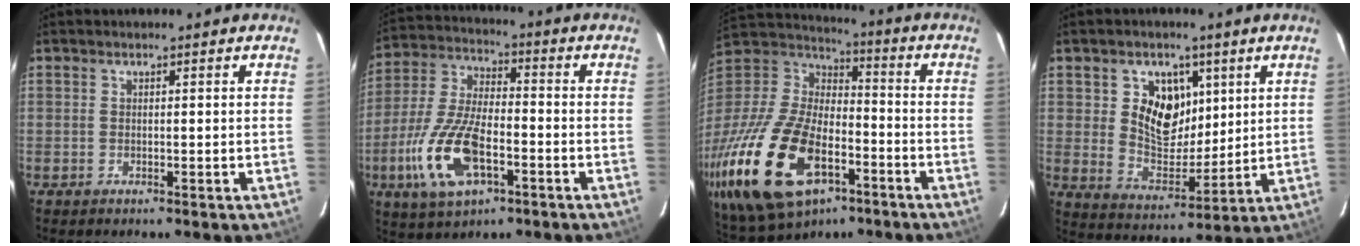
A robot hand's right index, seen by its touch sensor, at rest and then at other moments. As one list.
[{"total": 16.0, "force": [-6.0, 7.0, 13.0], "torque": [-0.289, -0.009, -0.111]}, {"total": 34.0, "force": [-15.4, 18.8, 23.8], "torque": [-0.542, -0.042, -0.258]}, {"total": 10.7, "force": [3.6, 7.8, 6.3], "torque": [-0.114, -0.001, 0.073]}]